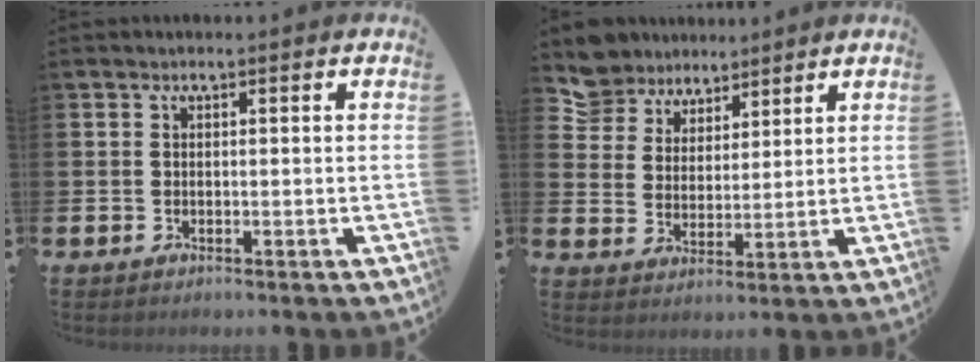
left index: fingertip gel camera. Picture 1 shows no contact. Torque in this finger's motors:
{"motor_torque": [0.42, -0.54, 0.09, -0.05]}